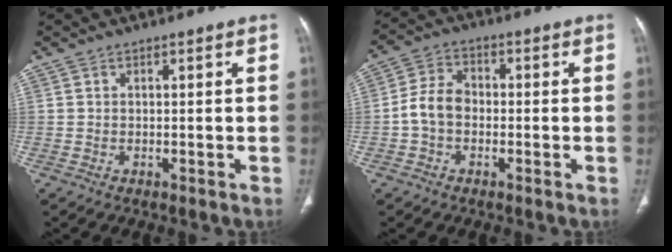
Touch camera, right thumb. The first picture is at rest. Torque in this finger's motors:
{"motor_torque": [1.01, 1.23, 0.66, -0.53, 0.04]}